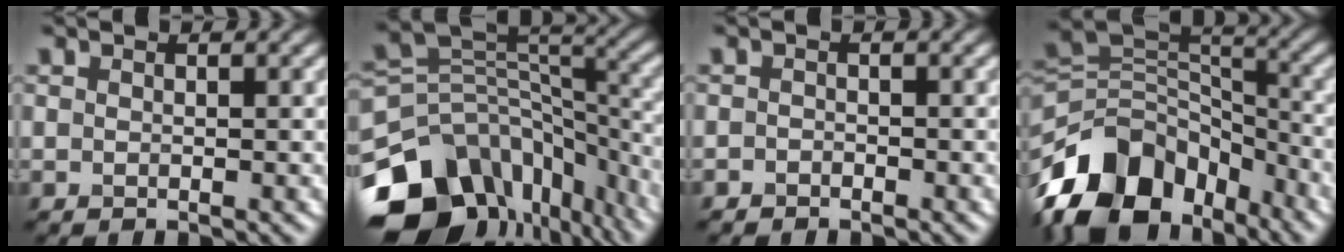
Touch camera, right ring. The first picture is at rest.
{"total": 15.1, "force": [-8.1, 10.2, 7.6], "torque": [-0.183, 0.007, -0.106]}
{"total": 0.7, "force": [-0.7, 0.3, -0.1], "torque": [0.004, -0.002, -0.013]}
{"total": 13.6, "force": [-8.6, 8.4, 6.5], "torque": [-0.134, 0.019, -0.158]}